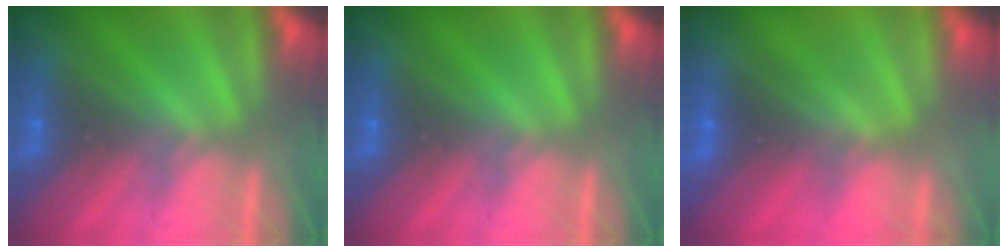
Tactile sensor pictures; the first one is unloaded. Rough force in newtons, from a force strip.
{"total": 0.0}
{"total": 2.7}